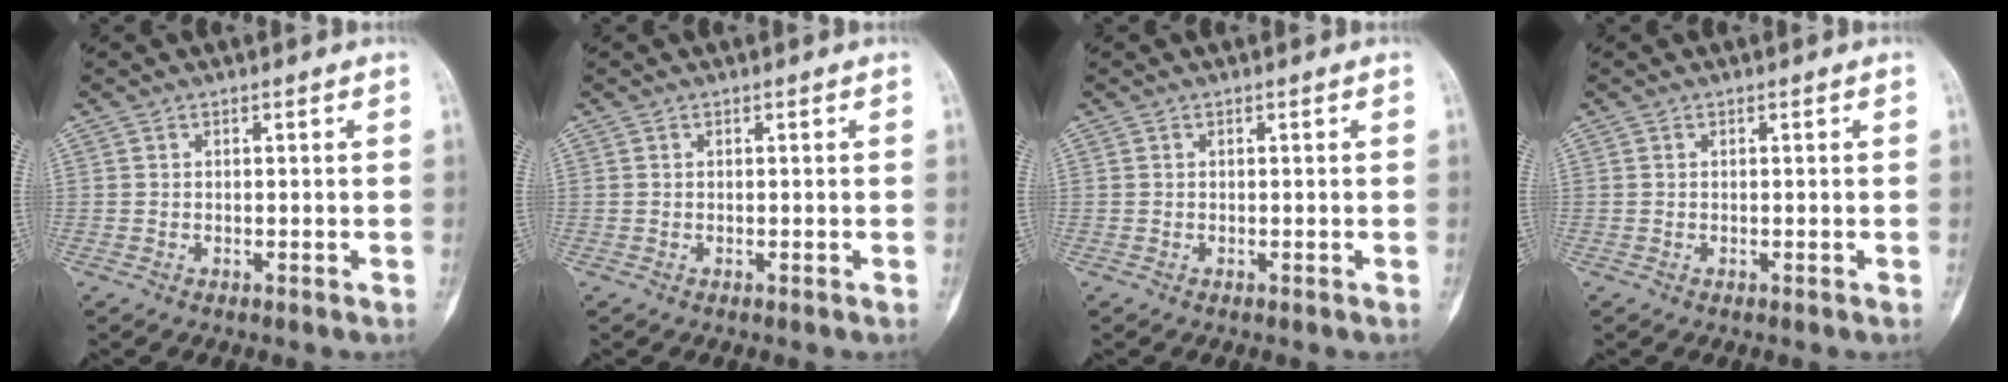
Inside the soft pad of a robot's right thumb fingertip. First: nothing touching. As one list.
[{"total": 0.0}, {"total": 0.0}, {"total": 0.0}]